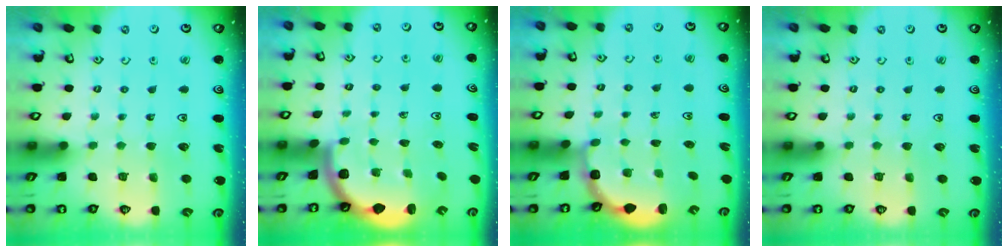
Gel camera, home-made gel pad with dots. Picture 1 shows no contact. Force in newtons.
{"total": 1.8, "press": 1.8, "slide": 0.1}
{"total": 2.9, "press": 2.4, "slide": 1.8}
{"total": 0.0}